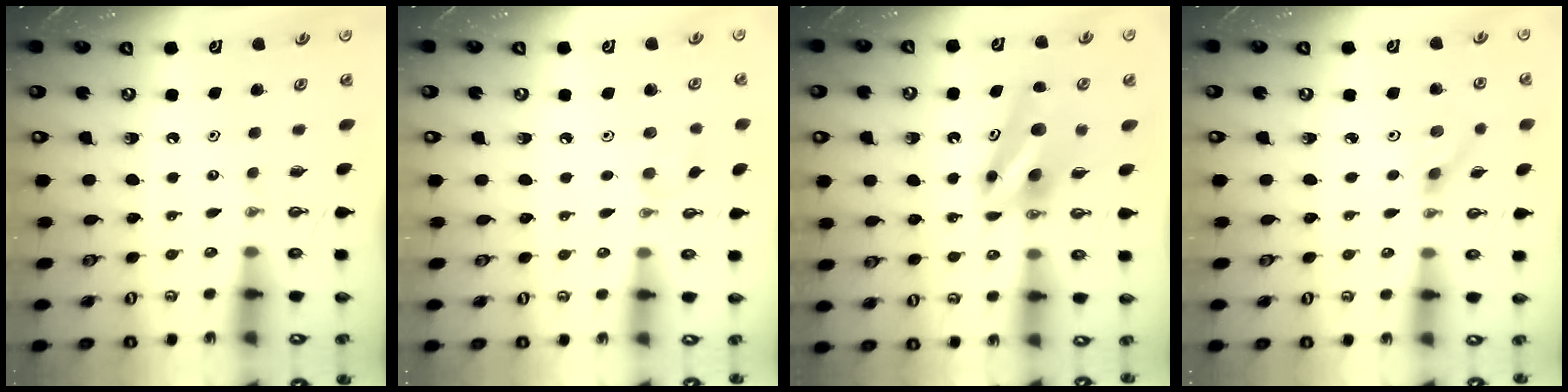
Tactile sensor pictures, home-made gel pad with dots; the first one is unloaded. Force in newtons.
{"total": 6.3, "press": 5.5, "slide": 3.1}
{"total": 7.2, "press": 6.8, "slide": 2.2}
{"total": 2.8, "press": 2.5, "slide": 1.3}